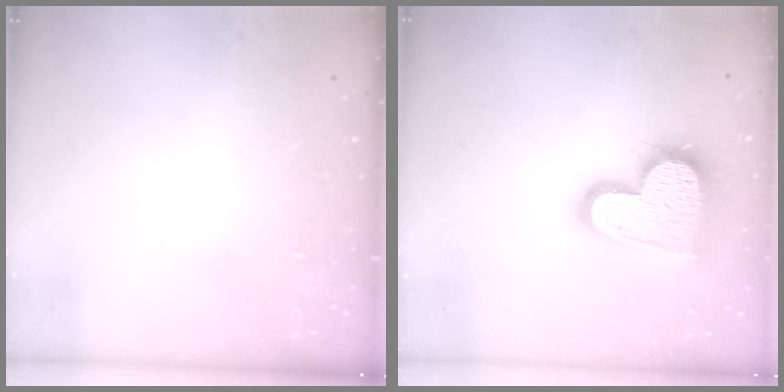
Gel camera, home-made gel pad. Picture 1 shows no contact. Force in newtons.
{"total": 18.5, "press": 18.4, "slide": 1.5}